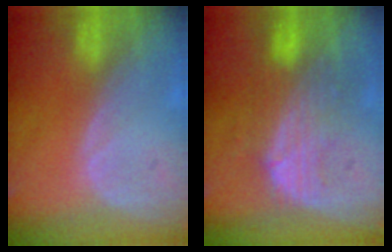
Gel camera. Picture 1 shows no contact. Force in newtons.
{"total": 7.5, "press": 7.5, "slide": 0.3}